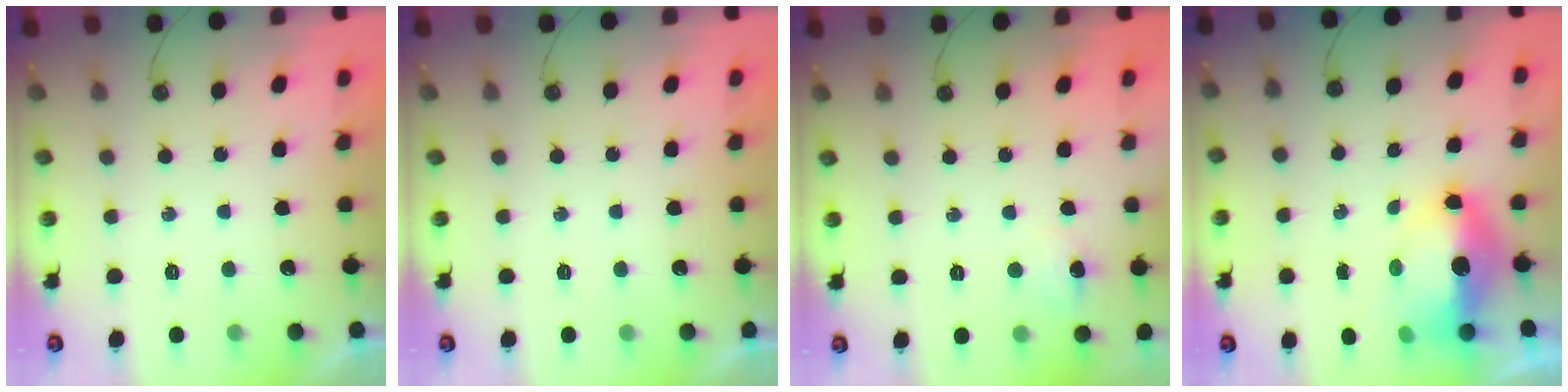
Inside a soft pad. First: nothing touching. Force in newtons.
{"total": 0.0}
{"total": 5.8, "press": 5.7, "slide": 0.6}
{"total": 9.5, "press": 9.5, "slide": 1.0}